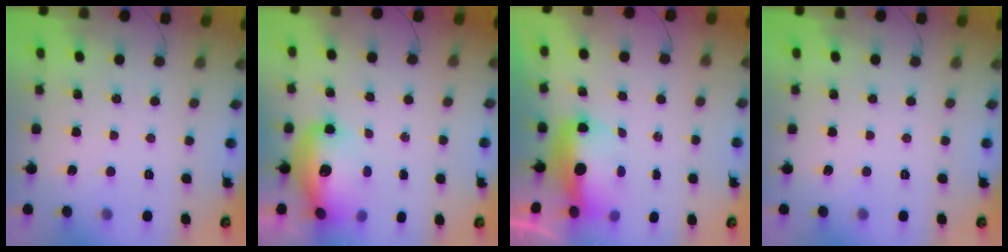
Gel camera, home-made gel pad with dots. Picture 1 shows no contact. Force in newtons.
{"total": 14.5, "press": 14.1, "slide": 3.5}
{"total": 8.6, "press": 8.4, "slide": 1.6}
{"total": 0.0}